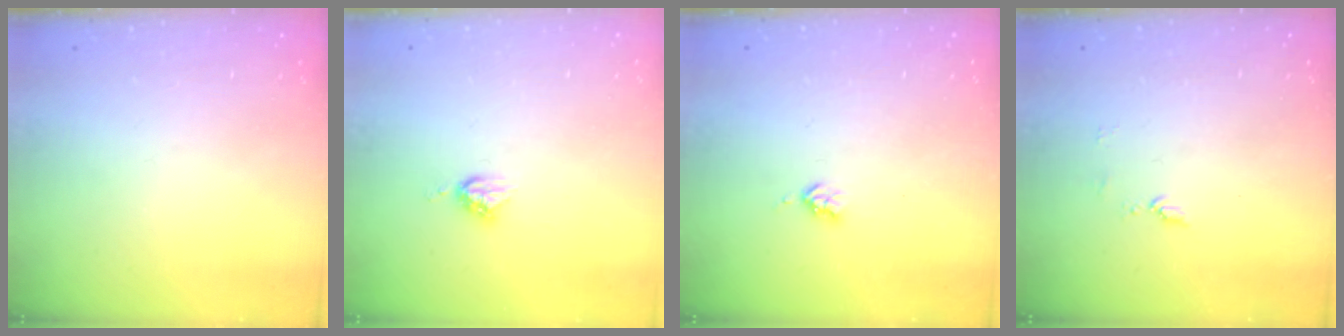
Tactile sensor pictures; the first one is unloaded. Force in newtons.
{"total": 5.1, "press": 5.1, "slide": 0.0}
{"total": 2.7, "press": 2.6, "slide": 0.5}
{"total": 5.1, "press": 5.0, "slide": 0.6}